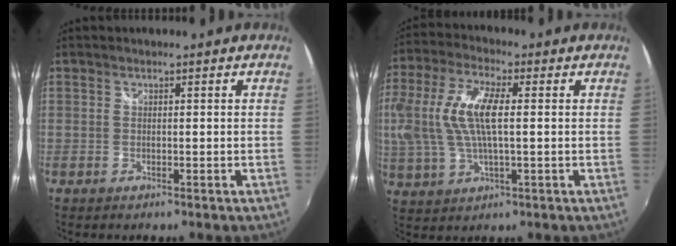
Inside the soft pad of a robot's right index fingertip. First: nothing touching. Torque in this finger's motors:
{"motor_torque": [1.42, -0.26, 0.44, 0.21]}